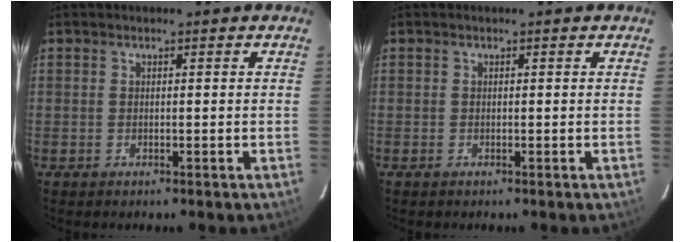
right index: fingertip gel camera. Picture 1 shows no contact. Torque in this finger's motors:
{"motor_torque": [-0.07, -0.05, 0.04, -0.01]}